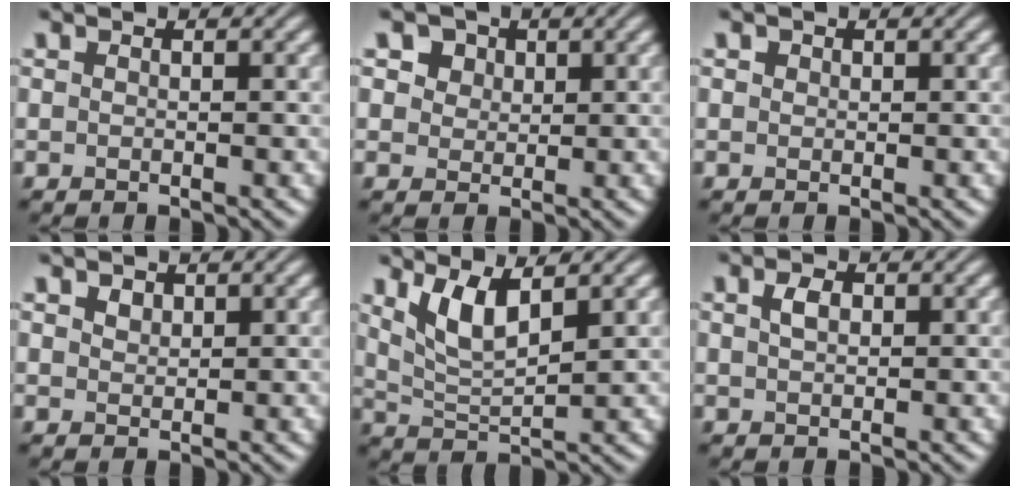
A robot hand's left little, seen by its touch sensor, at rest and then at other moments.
{"total": 5.6, "force": [3.2, 3.9, 2.4], "torque": [-0.056, 0.006, 0.044]}
{"total": 0.6, "force": [0.3, 0.5, 0.2], "torque": [-0.001, -0.002, 0.002]}
{"total": 1.2, "force": [0.8, 0.7, 0.4], "torque": [-0.010, 0.001, 0.017]}
{"total": 4.2, "force": [2.3, 1.3, 3.3], "torque": [-0.075, -0.007, 0.049]}
{"total": 1.7, "force": [0.6, 1.0, 1.2], "torque": [-0.024, 0.004, 0.010]}